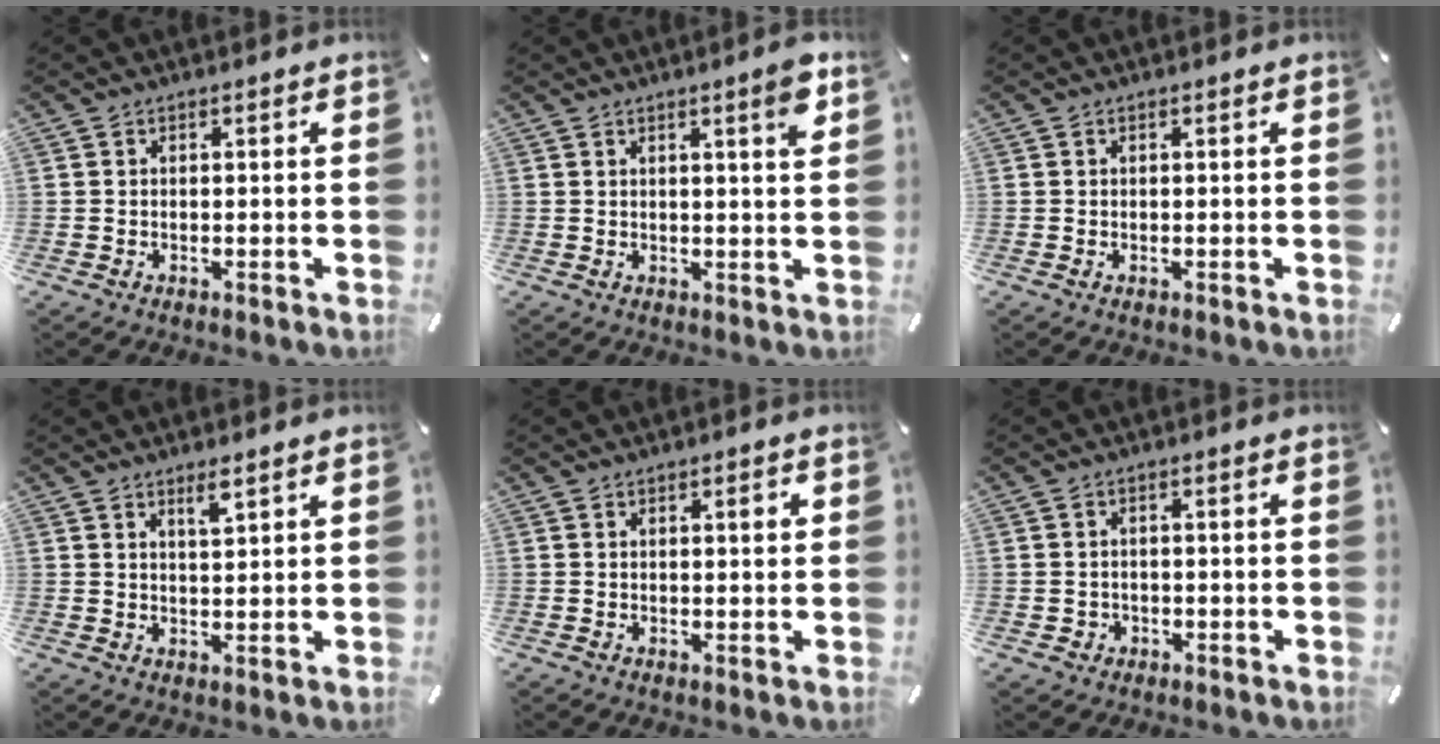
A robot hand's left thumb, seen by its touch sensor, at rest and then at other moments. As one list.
[{"total": 4.8, "force": [2.5, 0.4, 4.1], "torque": [-0.059, -0.010, 0.035]}, {"total": 0.0}, {"total": 3.3, "force": [2.5, 0.4, 2.1], "torque": [-0.037, -0.008, 0.043]}, {"total": 1.6, "force": [0.8, 0.4, 1.3], "torque": [-0.018, 0.000, 0.011]}, {"total": 1.8, "force": [-0.4, 1.7, 0.4], "torque": [-0.008, 0.006, -0.010]}]